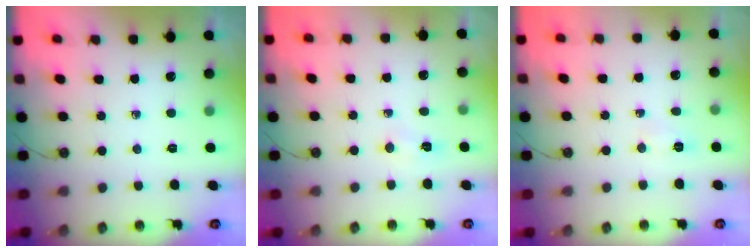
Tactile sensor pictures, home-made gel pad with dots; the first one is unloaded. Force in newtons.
{"total": 3.2, "press": 2.7, "slide": 1.7}
{"total": 2.8, "press": 2.5, "slide": 1.2}